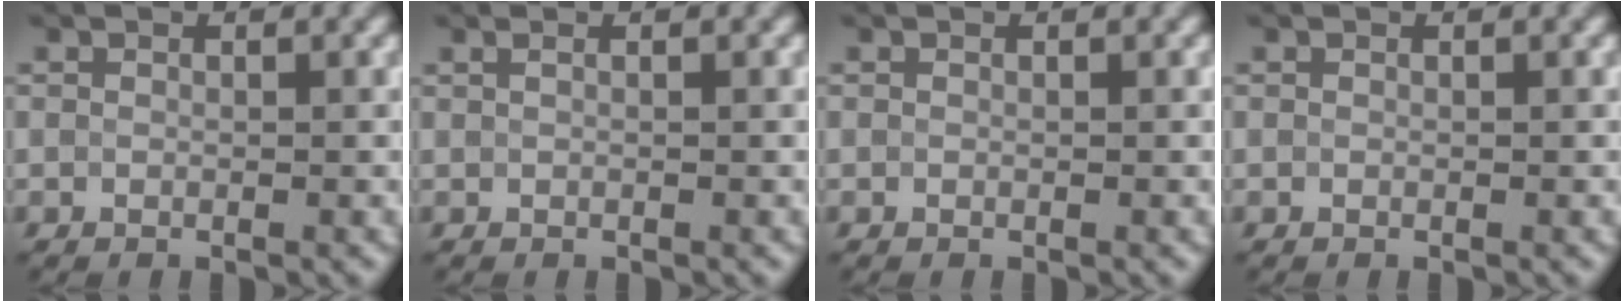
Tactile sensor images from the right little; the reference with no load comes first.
{"total": 0.8, "force": [0.3, 0.4, 0.6], "torque": [-0.012, 0.001, 0.000]}
{"total": 0.0}
{"total": 0.0}